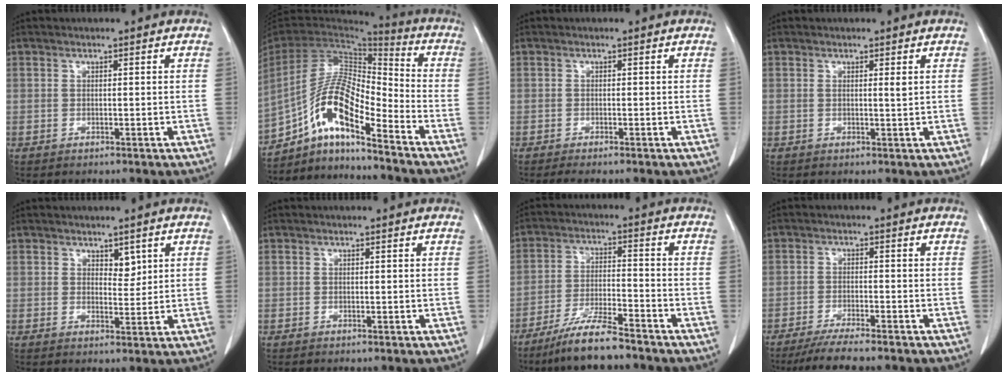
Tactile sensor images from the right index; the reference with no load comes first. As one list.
[{"total": 13.9, "force": [-8.4, 2.9, 10.7], "torque": [-0.208, 0.019, -0.148]}, {"total": 1.7, "force": [-1.4, -0.2, 0.9], "torque": [-0.014, -0.006, -0.020]}, {"total": 1.1, "force": [0.4, -0.1, 1.0], "torque": [-0.018, -0.003, 0.005]}, {"total": 2.3, "force": [1.4, 1.2, 1.4], "torque": [-0.017, -0.006, 0.027]}, {"total": 0.0}, {"total": 8.7, "force": [-7.2, 0.4, 4.9], "torque": [-0.094, -0.024, -0.134]}, {"total": 7.2, "force": [-6.1, -0.1, 3.7], "torque": [-0.054, -0.019, -0.101]}]